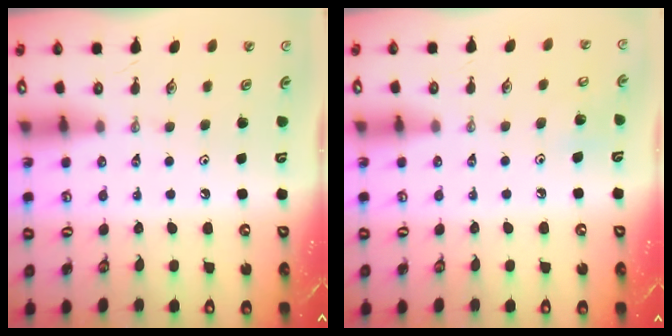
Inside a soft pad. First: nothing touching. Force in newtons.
{"total": 6.5, "press": 6.4, "slide": 1.1}